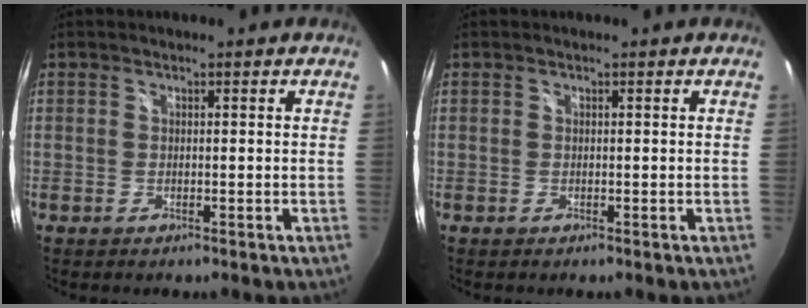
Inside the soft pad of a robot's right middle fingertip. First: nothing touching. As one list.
[{"total": 0.0}]